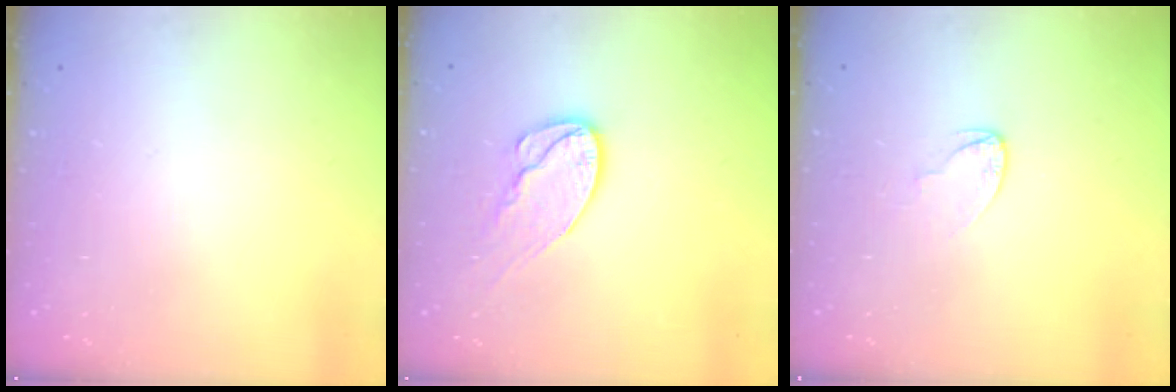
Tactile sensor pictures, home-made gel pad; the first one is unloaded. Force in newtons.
{"total": 10.9, "press": 10.9, "slide": 1.0}
{"total": 3.4, "press": 3.4, "slide": 0.3}